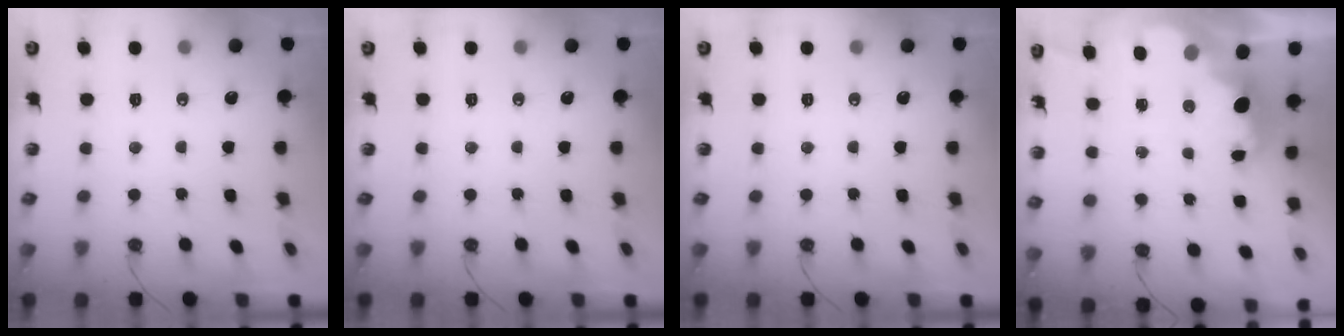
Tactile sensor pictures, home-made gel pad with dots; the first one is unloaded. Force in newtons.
{"total": 0.0}
{"total": 0.0}
{"total": 2.7, "press": 2.6, "slide": 0.5}